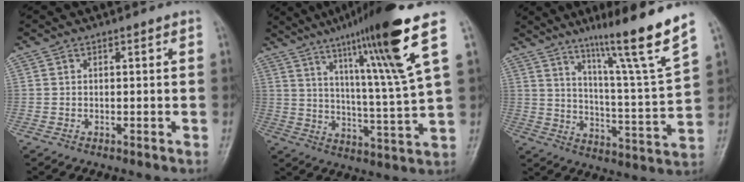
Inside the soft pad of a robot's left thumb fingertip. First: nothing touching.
{"total": 19.0, "force": [10.4, 0.1, 15.9], "torque": [-0.241, -0.049, 0.162]}
{"total": 16.7, "force": [11.6, -0.8, 11.9], "torque": [-0.172, -0.079, 0.182]}